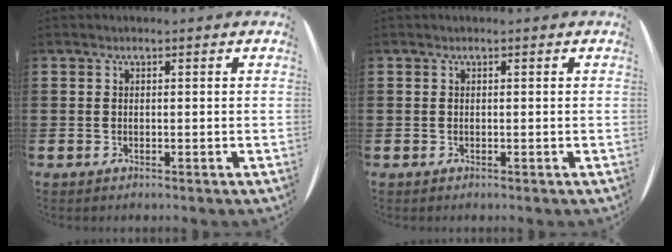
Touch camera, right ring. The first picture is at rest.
{"total": 0.0}